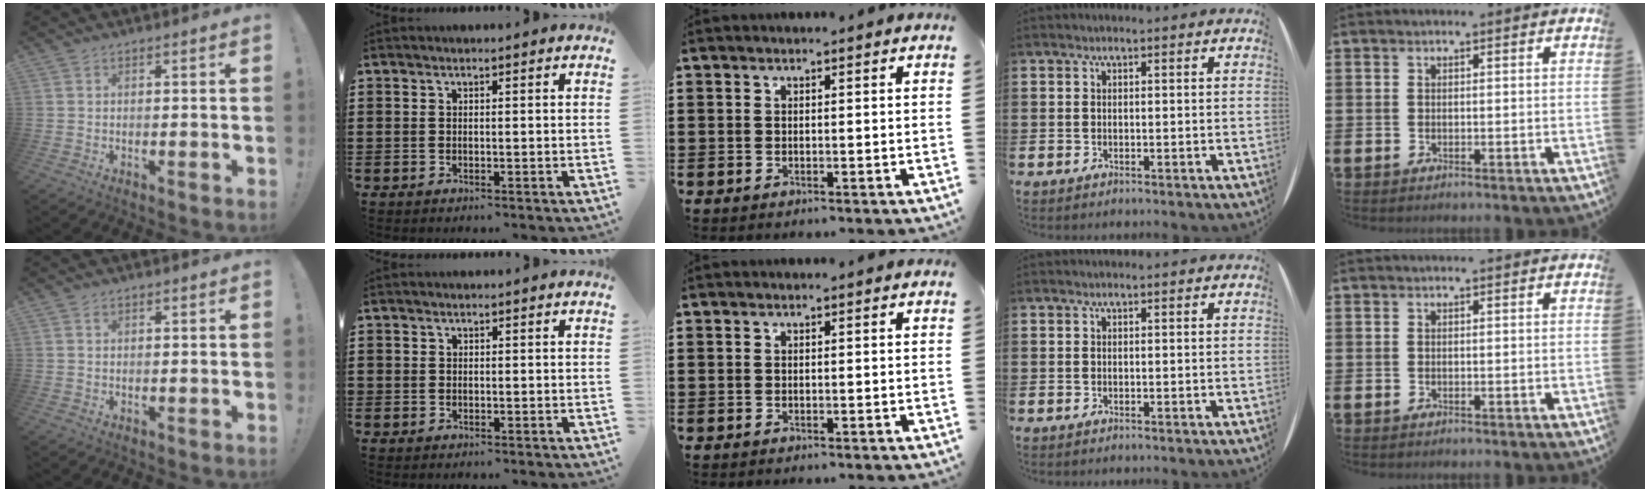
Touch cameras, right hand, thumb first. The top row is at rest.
{"thumb": {"total": 0.6, "force": [0.4, 0.4, 0.3], "torque": [-0.008, 0.001, 0.008]}, "index": {"total": 0.5, "force": [-0.1, 0.5, 0.1], "torque": [-0.002, 0.003, -0.003]}}